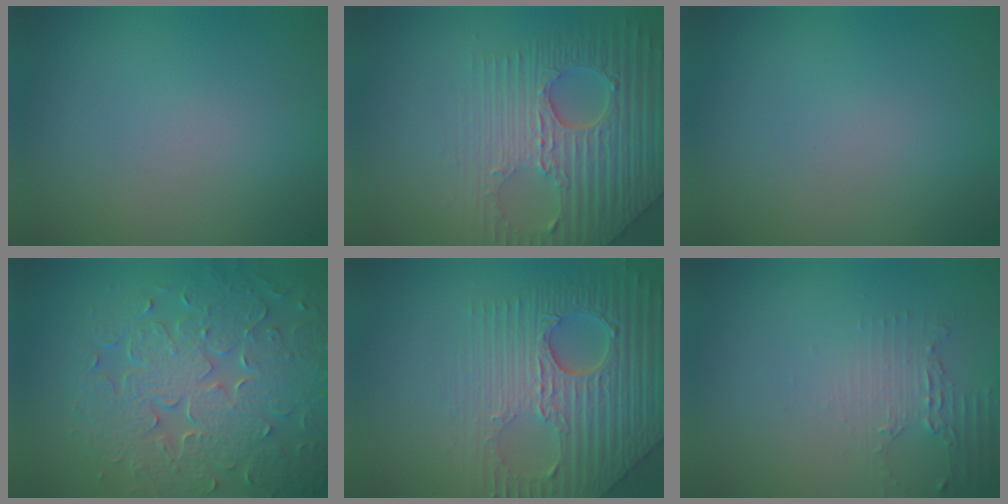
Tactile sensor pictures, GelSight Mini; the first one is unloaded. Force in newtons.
{"total": 8.2, "press": 5.7, "slide": 5.9}
{"total": 0.0}
{"total": 8.9, "press": 6.2, "slide": 6.4}
{"total": 9.1, "press": 6.2, "slide": 6.7}
{"total": 2.0, "press": 1.4, "slide": 1.4}